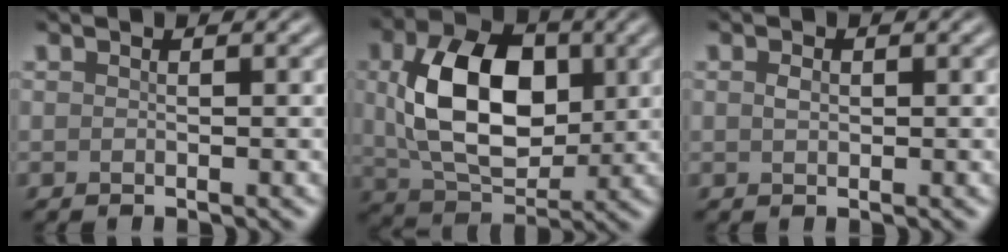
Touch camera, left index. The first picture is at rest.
{"total": 10.3, "force": [1.2, 6.7, 7.8], "torque": [-0.151, 0.004, 0.025]}
{"total": 1.0, "force": [0.2, 0.7, 0.7], "torque": [-0.016, 0.000, 0.003]}